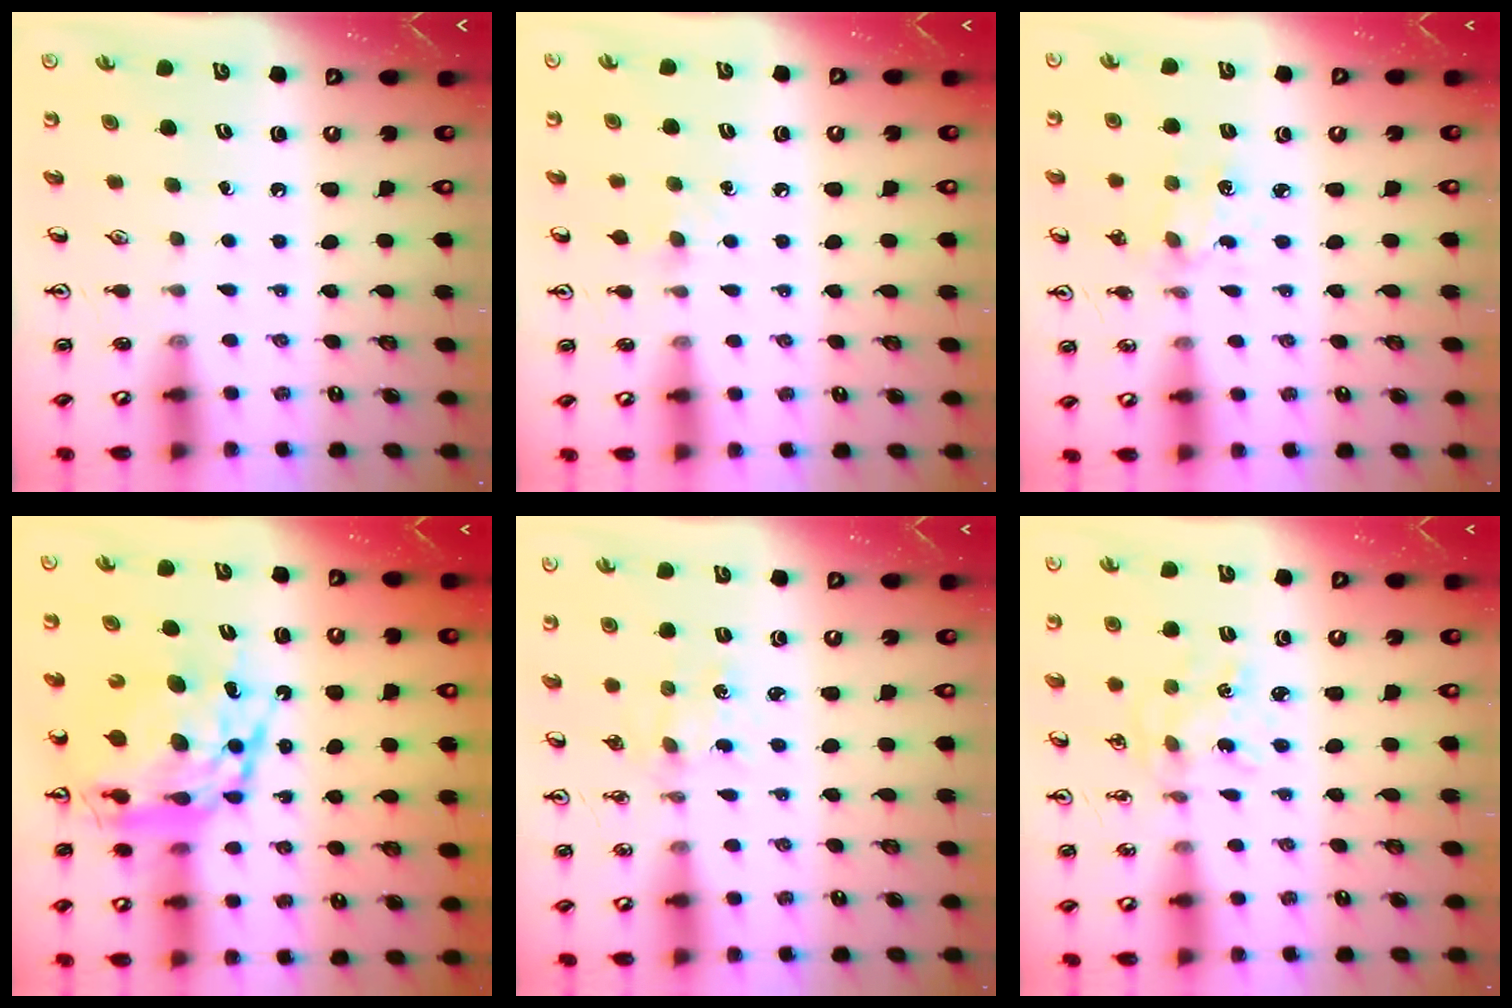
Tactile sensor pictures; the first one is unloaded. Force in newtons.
{"total": 5.4, "press": 5.3, "slide": 0.7}
{"total": 2.0, "press": 2.0, "slide": 0.2}
{"total": 18.1, "press": 18.0, "slide": 1.4}
{"total": 0.9, "press": 0.9, "slide": 0.2}
{"total": 2.4, "press": 2.3, "slide": 0.3}